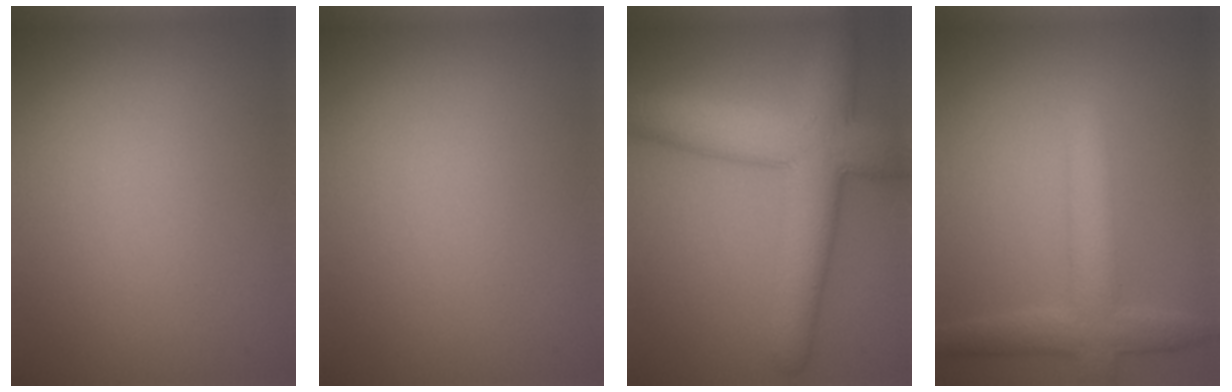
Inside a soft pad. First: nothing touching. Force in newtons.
{"total": 0.0}
{"total": 8.8, "press": 8.8, "slide": 0.2}
{"total": 3.8, "press": 3.8, "slide": 0.2}